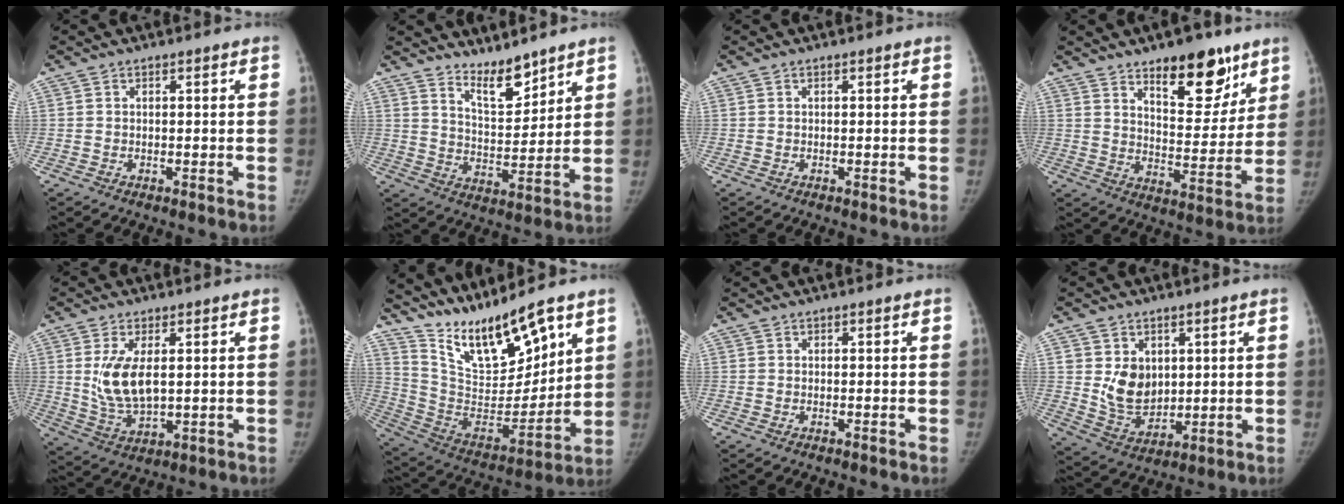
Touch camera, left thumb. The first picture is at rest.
{"total": 8.0, "force": [6.8, 2.2, 3.6], "torque": [-0.042, -0.064, 0.128]}
{"total": 0.0}
{"total": 15.5, "force": [10.1, 6.6, 9.8], "torque": [-0.085, -0.067, 0.155]}
{"total": 9.4, "force": [1.8, 4.7, 8.0], "torque": [-0.152, -0.018, 0.046]}
{"total": 17.9, "force": [13.1, 5.0, 11.2], "torque": [-0.149, -0.076, 0.254]}
{"total": 0.0}
{"total": 9.5, "force": [2.2, 7.3, 5.7], "torque": [-0.060, -0.024, 0.057]}